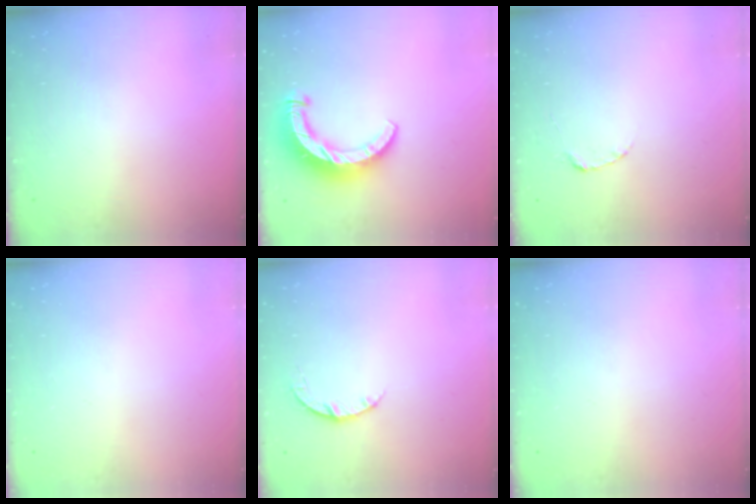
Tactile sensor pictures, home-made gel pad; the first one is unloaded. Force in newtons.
{"total": 10.5, "press": 10.5, "slide": 1.2}
{"total": 2.2, "press": 2.2, "slide": 0.3}
{"total": 0.0}
{"total": 3.2, "press": 3.2, "slide": 0.5}
{"total": 0.0}